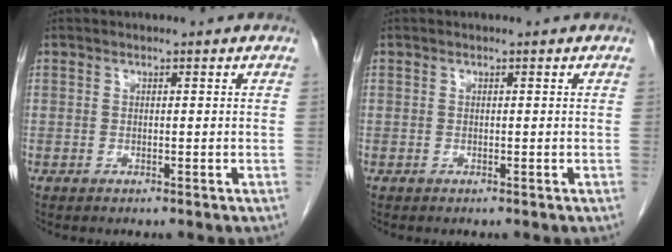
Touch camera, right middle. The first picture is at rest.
{"total": 0.0}